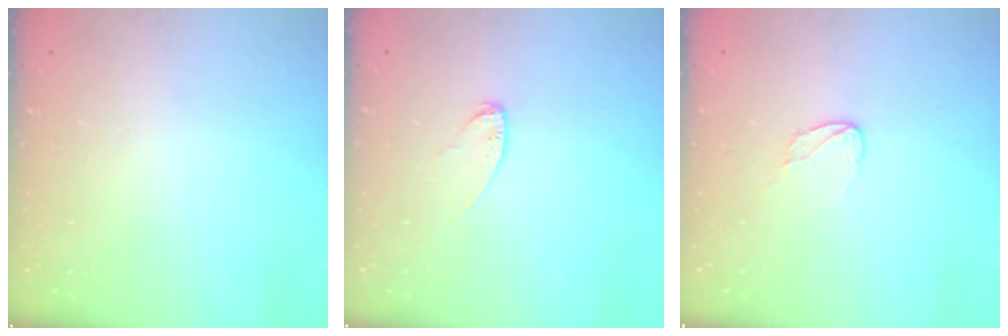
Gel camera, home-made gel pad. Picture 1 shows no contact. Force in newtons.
{"total": 7.0, "press": 7.0, "slide": 0.4}
{"total": 4.2, "press": 4.2, "slide": 0.4}